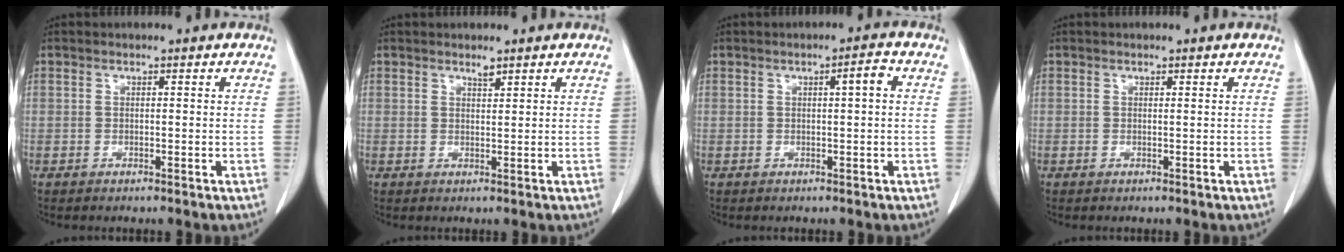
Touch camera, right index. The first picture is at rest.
{"total": 1.0, "force": [0.9, 0.1, 0.5], "torque": [-0.013, -0.006, 0.017]}
{"total": 2.4, "force": [0.5, 0.2, 2.3], "torque": [-0.036, 0.005, 0.007]}
{"total": 0.0}